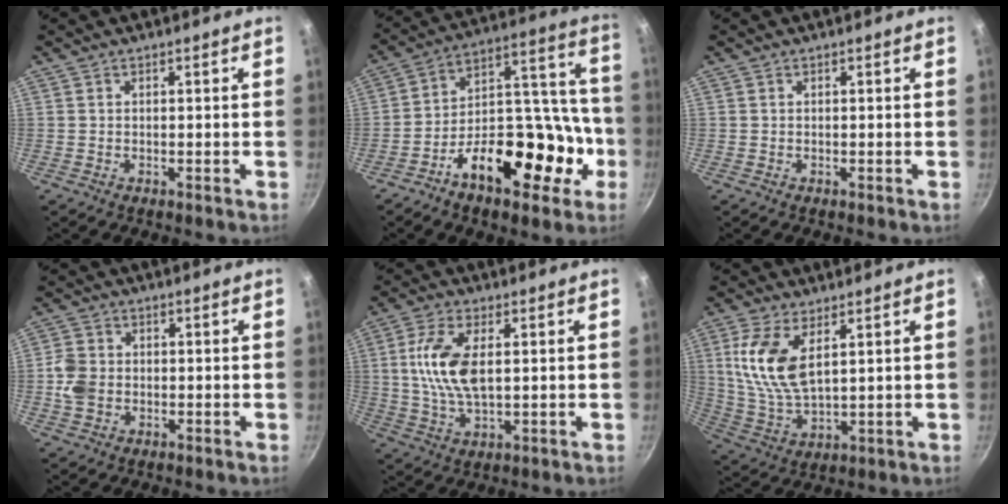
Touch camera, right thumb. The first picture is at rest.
{"total": 22.4, "force": [-10.1, 12.2, 15.9], "torque": [-0.188, 0.091, -0.161]}
{"total": 0.0}
{"total": 5.3, "force": [-0.7, 4.4, 3.0], "torque": [-0.051, 0.006, -0.018]}
{"total": 10.8, "force": [1.7, 5.2, 9.3], "torque": [-0.182, 0.000, 0.033]}
{"total": 12.3, "force": [4.1, 6.1, 9.9], "torque": [-0.197, -0.020, 0.090]}